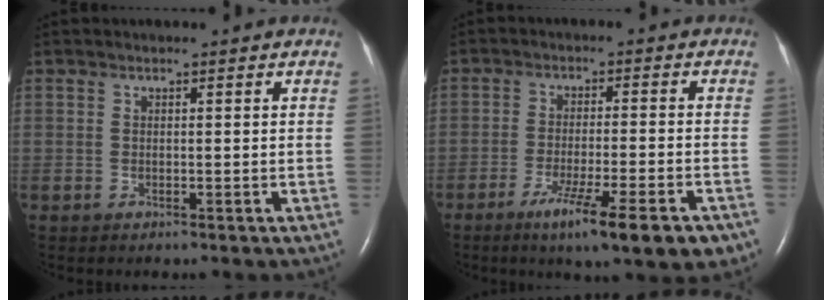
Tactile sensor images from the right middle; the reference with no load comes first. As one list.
[{"total": 12.4, "force": [-7.6, 1.3, 9.7], "torque": [-0.119, -0.021, -0.108]}]